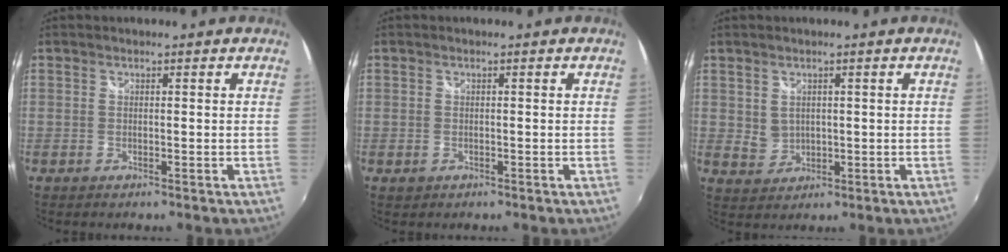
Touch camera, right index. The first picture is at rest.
{"total": 1.0, "force": [-0.4, 0.9, 0.3], "torque": [-0.005, -0.005, -0.007]}
{"total": 4.2, "force": [1.2, 3.7, 1.8], "torque": [-0.032, 0.002, 0.035]}